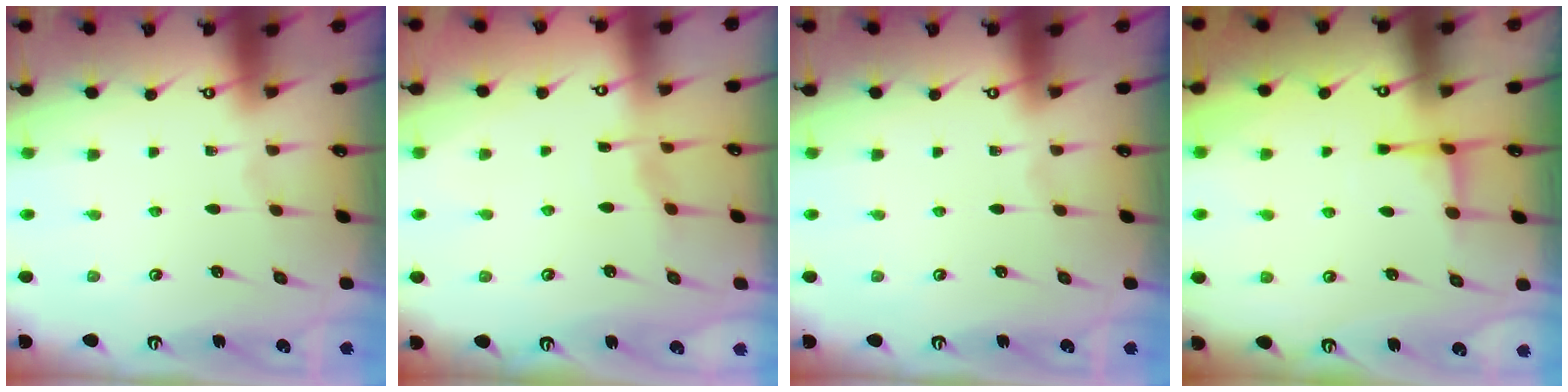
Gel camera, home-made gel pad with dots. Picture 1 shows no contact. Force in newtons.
{"total": 4.1, "press": 4.1, "slide": 0.5}
{"total": 0.0}
{"total": 2.8, "press": 2.7, "slide": 0.6}